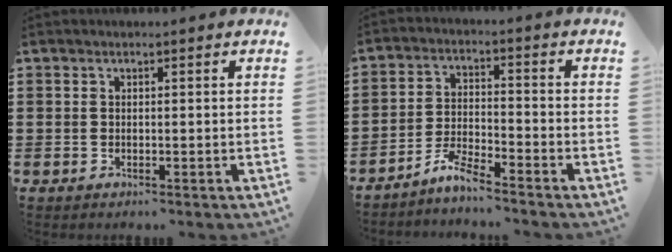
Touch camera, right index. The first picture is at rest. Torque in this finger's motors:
{"motor_torque": [0.62, -0.09, 0.07, -0.01]}